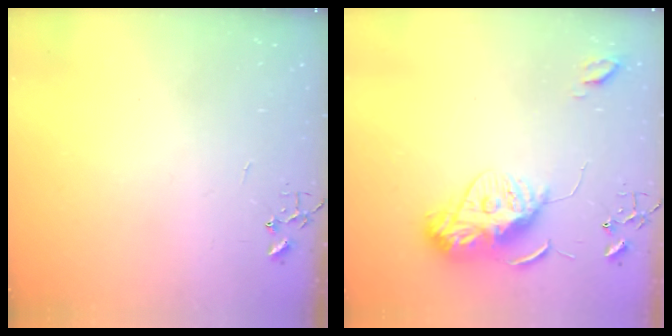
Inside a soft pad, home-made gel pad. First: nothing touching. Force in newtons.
{"total": 11.7, "press": 11.6, "slide": 1.0}